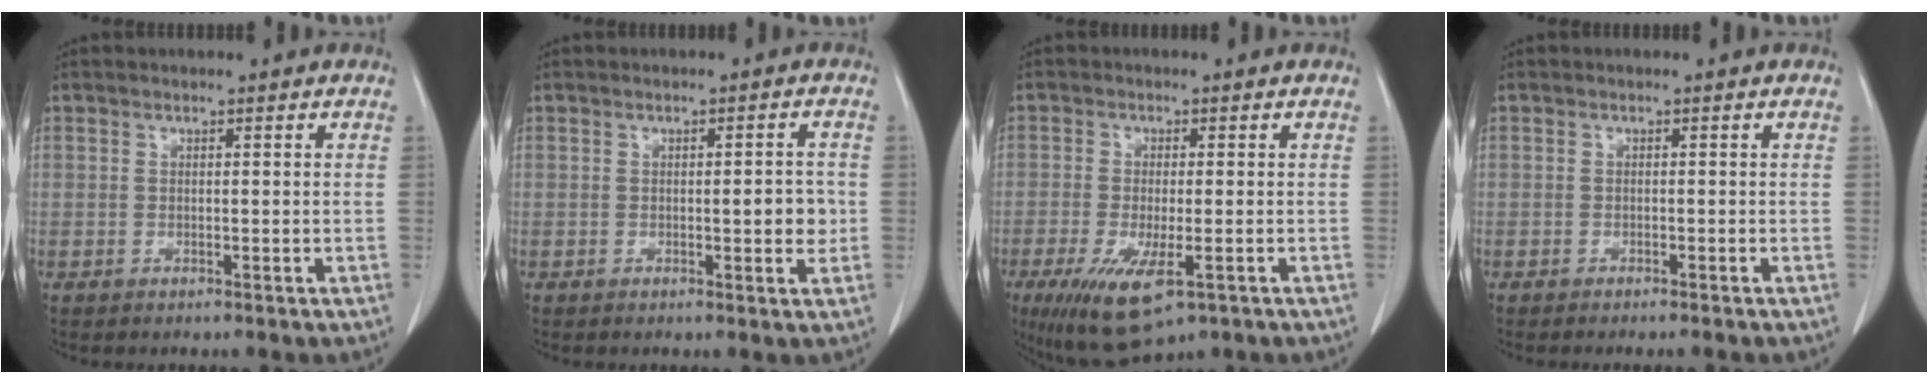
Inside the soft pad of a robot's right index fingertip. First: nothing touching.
{"total": 3.4, "force": [-0.3, 0.9, 3.3], "torque": [-0.043, 0.000, -0.003]}
{"total": 9.7, "force": [-4.7, 2.8, 7.9], "torque": [-0.141, -0.026, -0.071]}
{"total": 1.8, "force": [-1.6, -0.1, 0.8], "torque": [-0.011, -0.001, -0.020]}